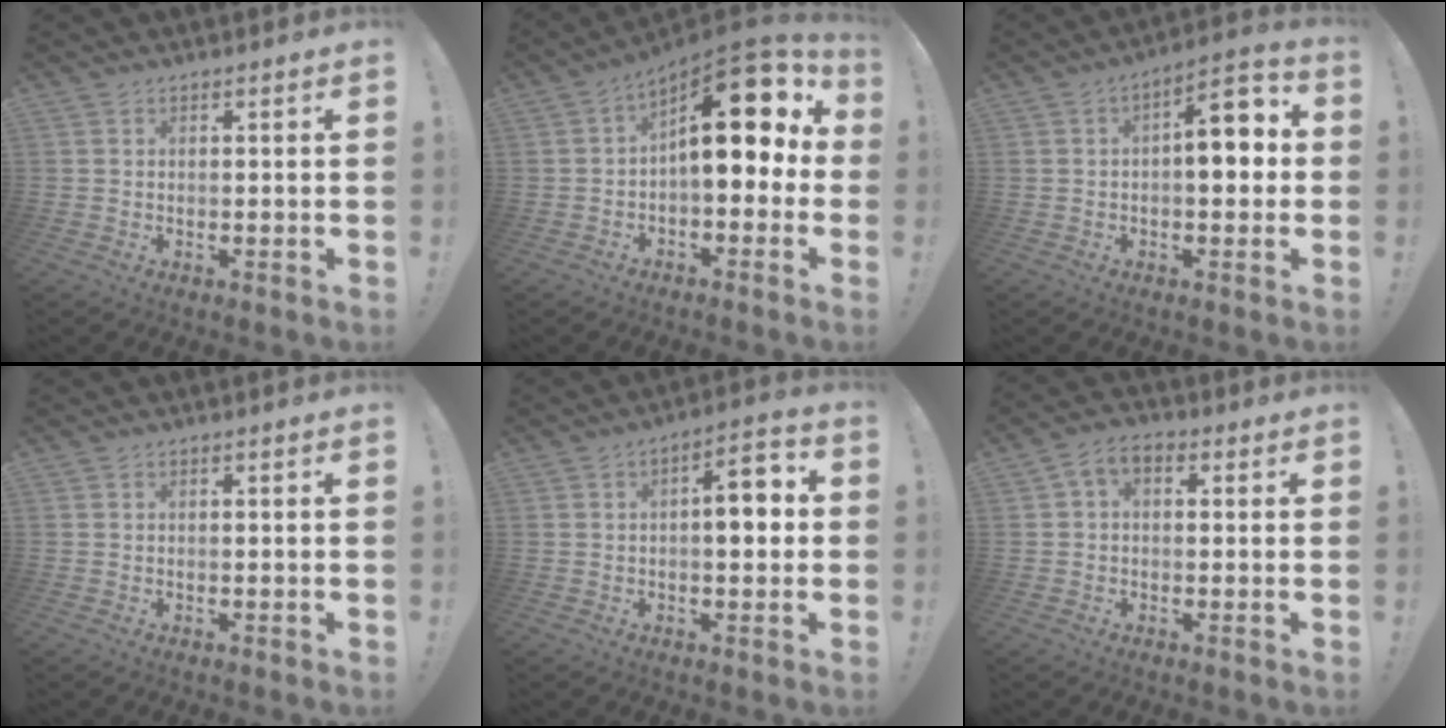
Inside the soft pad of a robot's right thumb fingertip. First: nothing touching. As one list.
[{"total": 18.6, "force": [4.8, 8.1, 16.0], "torque": [-0.220, -0.028, 0.084]}, {"total": 10.7, "force": [0.5, 5.2, 9.4], "torque": [-0.115, 0.001, 0.003]}, {"total": 0.0}, {"total": 8.8, "force": [0.1, 3.8, 8.0], "torque": [-0.101, 0.005, -0.005]}, {"total": 4.8, "force": [0.6, 3.1, 3.5], "torque": [-0.060, 0.005, 0.014]}]